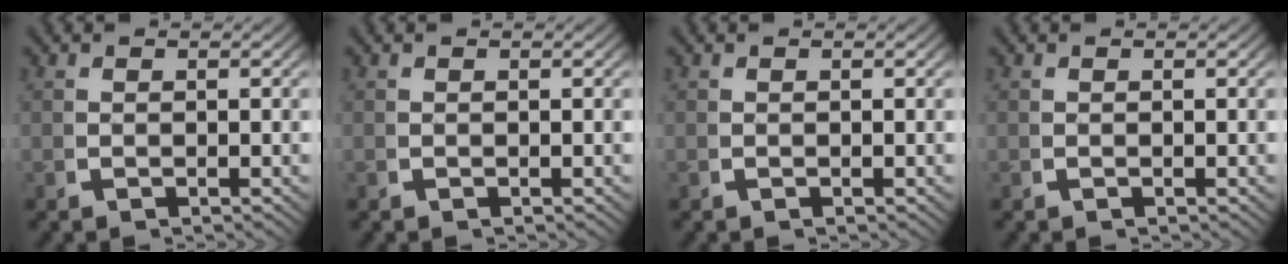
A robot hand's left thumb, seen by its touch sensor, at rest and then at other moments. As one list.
[{"total": 0.0}, {"total": 0.0}, {"total": 0.0}]